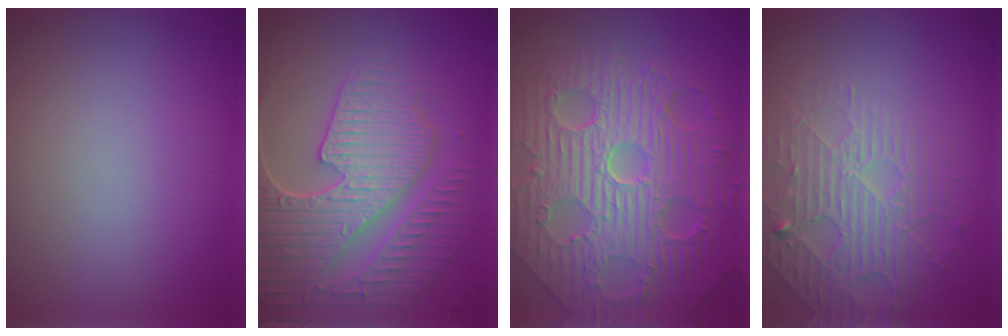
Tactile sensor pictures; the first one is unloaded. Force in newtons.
{"total": 8.8, "press": 6.3, "slide": 6.1}
{"total": 11.5, "press": 7.5, "slide": 8.8}
{"total": 4.6, "press": 3.5, "slide": 3.1}